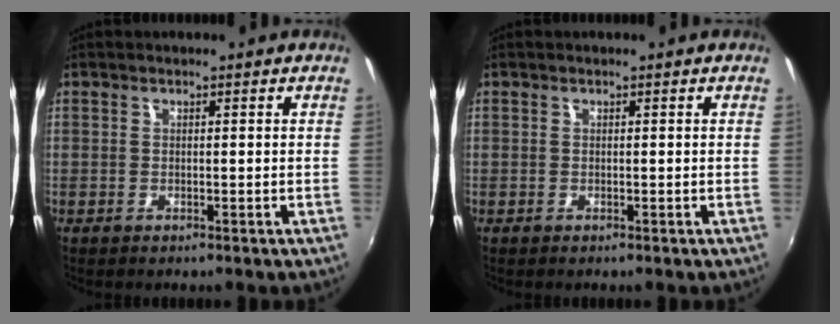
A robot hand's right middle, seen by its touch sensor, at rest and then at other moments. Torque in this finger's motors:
{"motor_torque": [0.01, 0.00, -0.01, 0.00]}